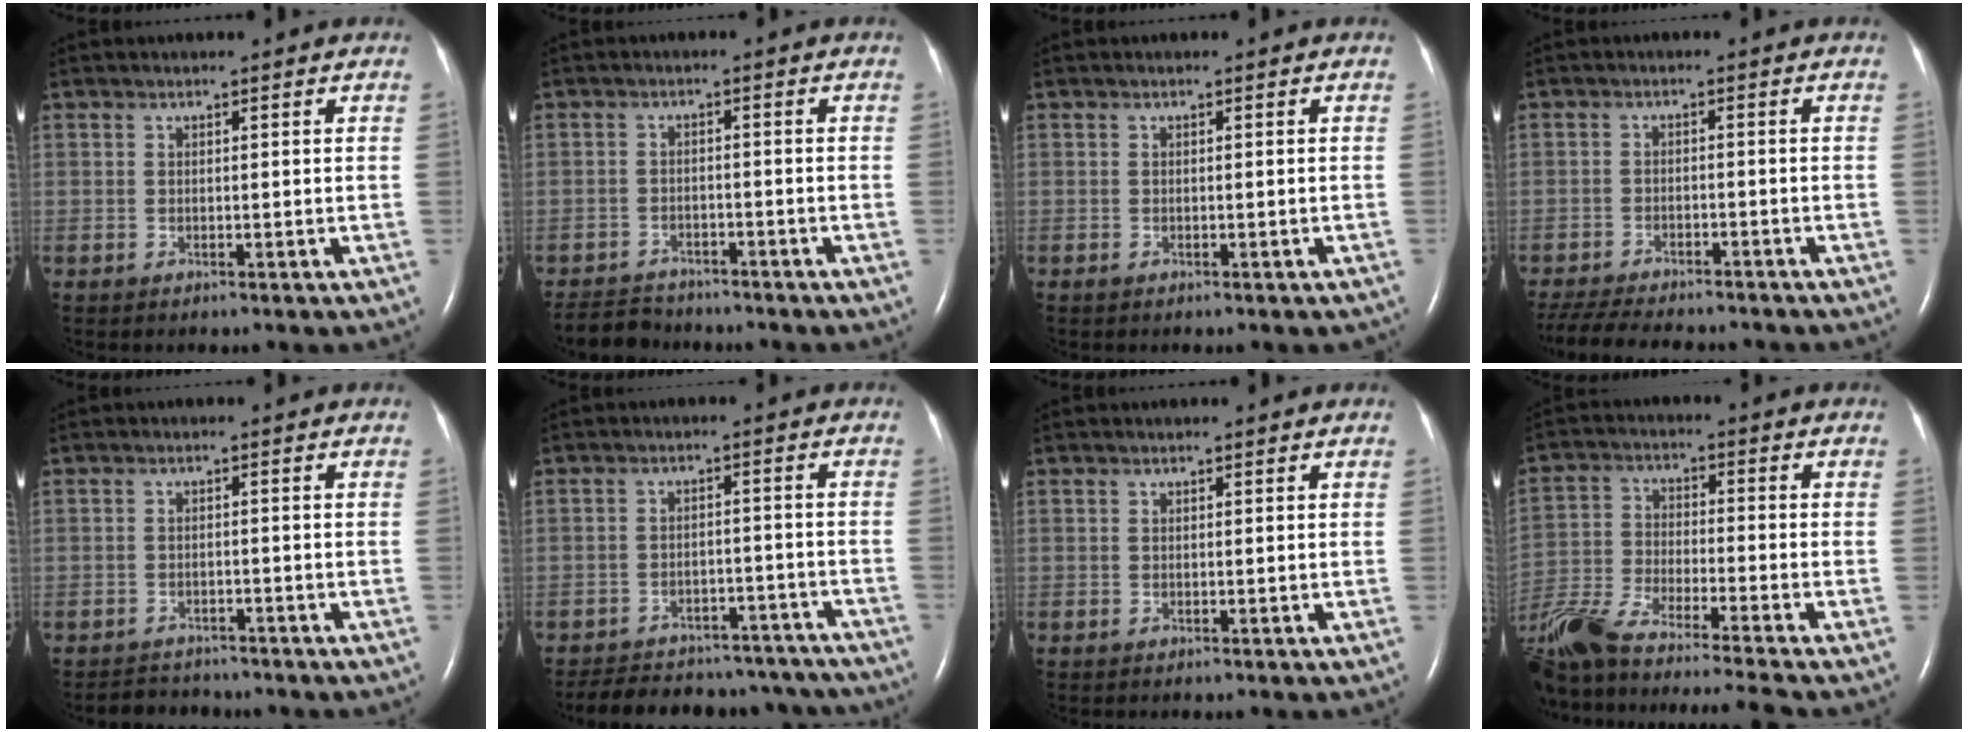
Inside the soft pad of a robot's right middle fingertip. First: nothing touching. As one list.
[{"total": 4.9, "force": [-4.7, 1.4, 0.0], "torque": [-0.003, -0.012, -0.082]}, {"total": 1.4, "force": [-1.0, 0.8, 0.6], "torque": [-0.006, 0.001, -0.009]}, {"total": 13.5, "force": [-11.8, 3.1, 5.7], "torque": [-0.118, -0.017, -0.168]}, {"total": 3.9, "force": [-3.7, 1.3, 0.0], "torque": [-0.006, -0.006, -0.056]}, {"total": 19.2, "force": [-17.0, 7.2, 5.4], "torque": [-0.109, 0.011, -0.209]}, {"total": 0.0}, {"total": 21.2, "force": [-18.1, 0.0, 11.0], "torque": [-0.248, -0.040, -0.318]}]